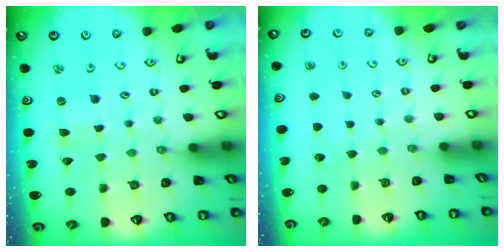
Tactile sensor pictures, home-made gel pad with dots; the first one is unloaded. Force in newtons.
{"total": 0.0}